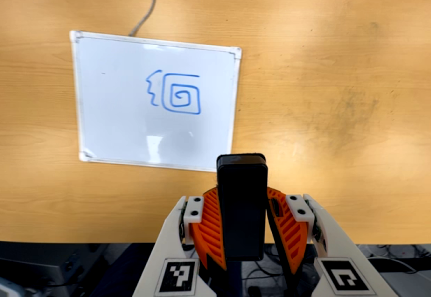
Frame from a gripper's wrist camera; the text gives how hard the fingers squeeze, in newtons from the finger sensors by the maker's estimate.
{"total": 6.7, "left": 6.3, "right": 7.2}